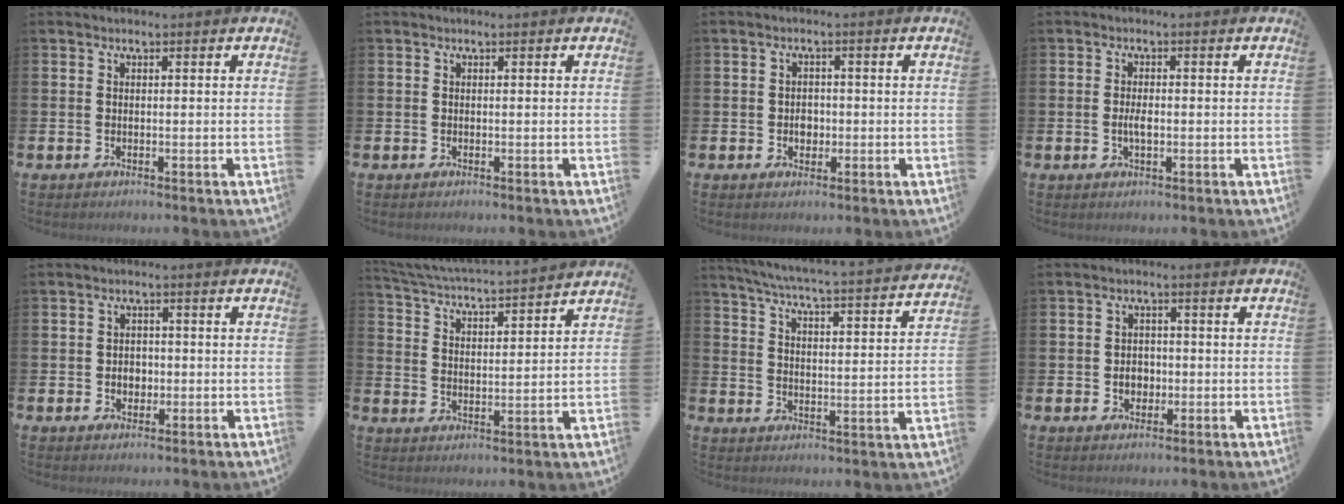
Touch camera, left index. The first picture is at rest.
{"total": 0.0}
{"total": 2.1, "force": [-0.3, 1.7, 1.2], "torque": [-0.005, -0.001, -0.011]}
{"total": 2.2, "force": [-0.3, 0.9, 2.0], "torque": [-0.035, 0.000, -0.006]}
{"total": 2.4, "force": [-0.4, 2.0, 1.3], "torque": [-0.010, 0.000, -0.014]}
{"total": 4.7, "force": [4.7, -0.1, 0.6], "torque": [-0.037, -0.038, 0.078]}
{"total": 5.5, "force": [5.2, -0.3, 1.8], "torque": [-0.058, -0.045, 0.085]}
{"total": 2.7, "force": [-0.5, 2.2, 1.5], "torque": [-0.013, -0.002, -0.016]}